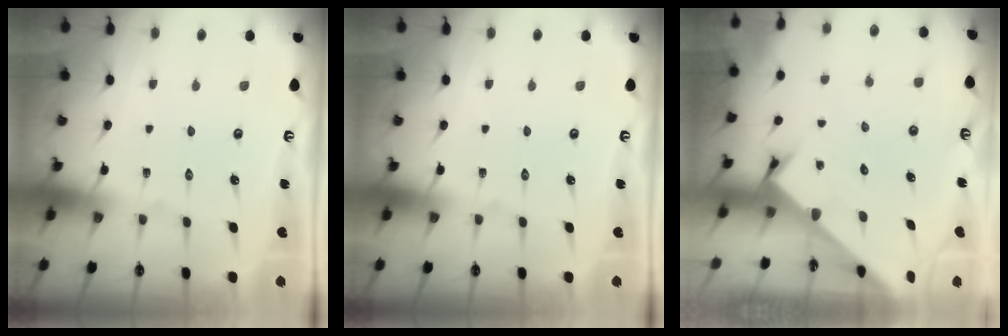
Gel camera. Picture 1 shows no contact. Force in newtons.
{"total": 0.0}
{"total": 2.6, "press": 2.6, "slide": 0.2}